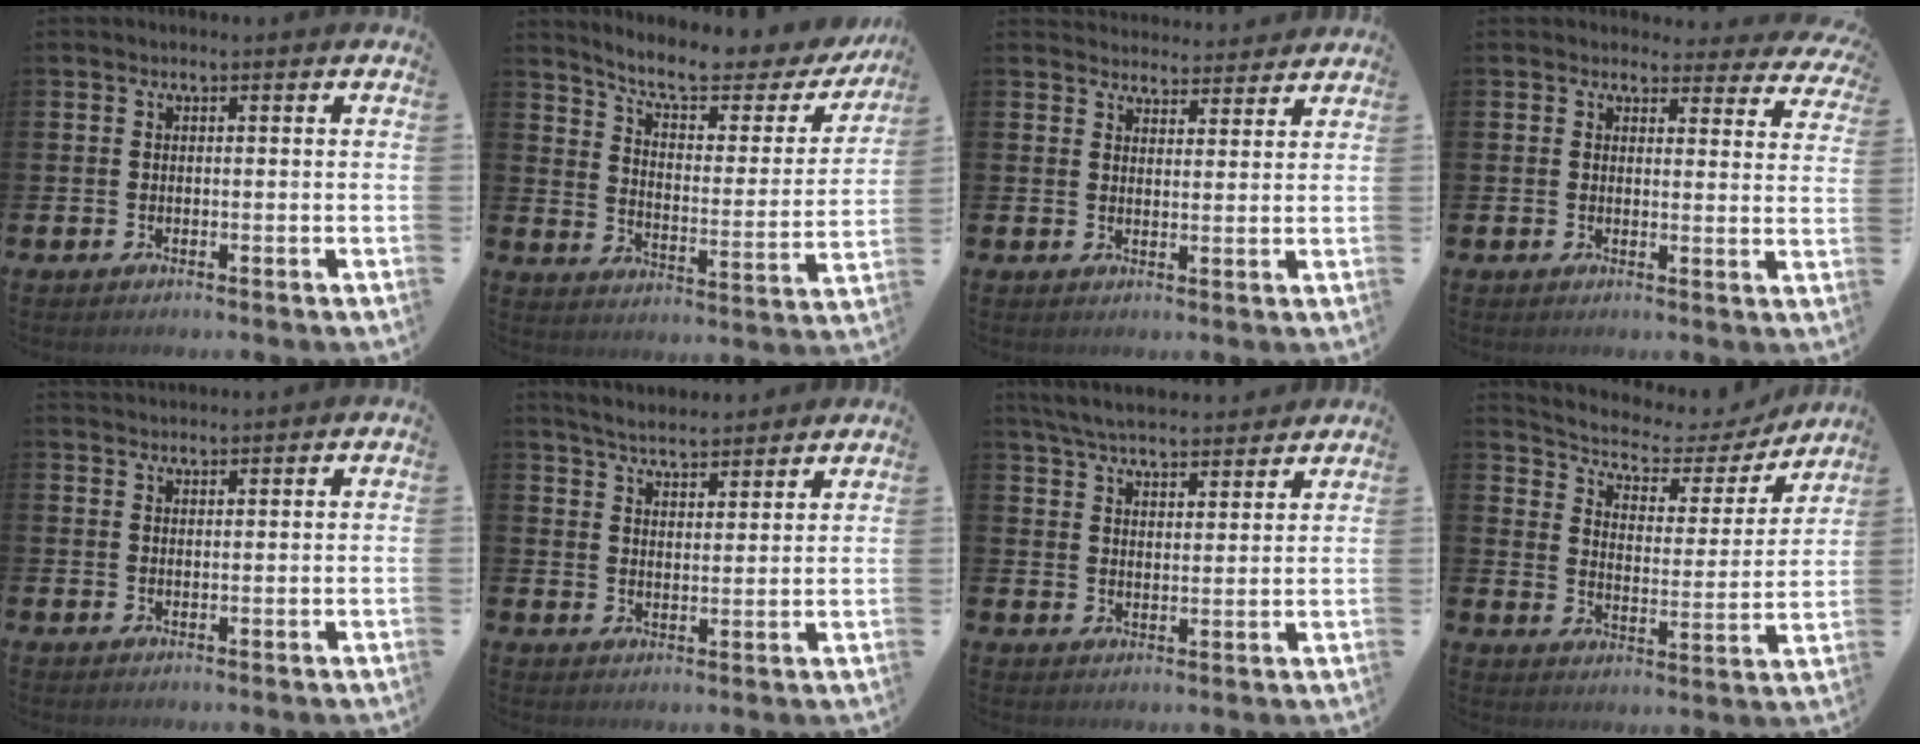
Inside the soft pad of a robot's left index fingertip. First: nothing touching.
{"total": 8.1, "force": [7.0, 1.9, 3.7], "torque": [-0.100, -0.043, 0.115]}
{"total": 3.9, "force": [3.8, 0.9, -0.2], "torque": [-0.003, -0.019, 0.069]}
{"total": 3.1, "force": [2.8, 1.3, 0.1], "torque": [0.005, -0.022, 0.043]}
{"total": 1.8, "force": [1.8, 0.2, 0.0], "torque": [0.000, -0.005, 0.033]}
{"total": 5.0, "force": [5.0, 0.5, 0.5], "torque": [-0.033, -0.022, 0.090]}
{"total": 6.0, "force": [5.9, 0.7, 1.2], "torque": [-0.048, -0.027, 0.106]}
{"total": 5.7, "force": [5.1, 2.2, 1.6], "torque": [-0.057, -0.039, 0.078]}